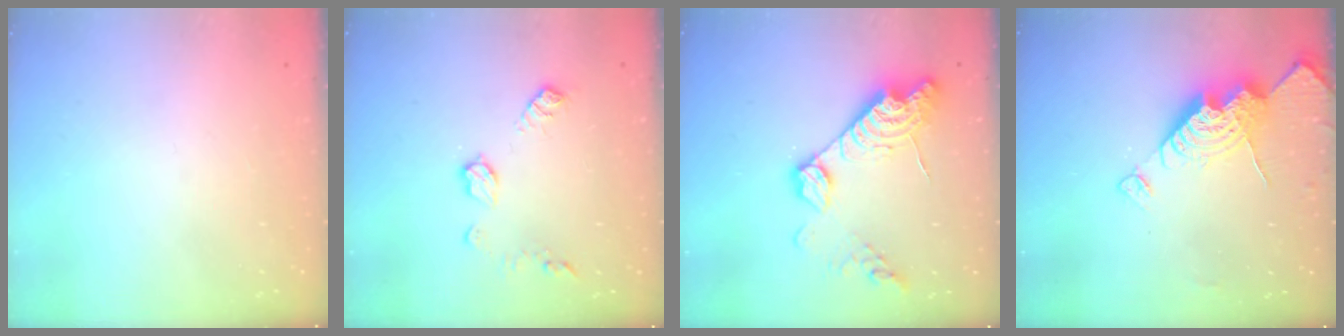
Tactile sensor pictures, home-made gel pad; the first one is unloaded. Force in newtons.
{"total": 8.3, "press": 8.3, "slide": 0.2}
{"total": 16.6, "press": 16.5, "slide": 1.2}
{"total": 14.8, "press": 14.8, "slide": 1.3}